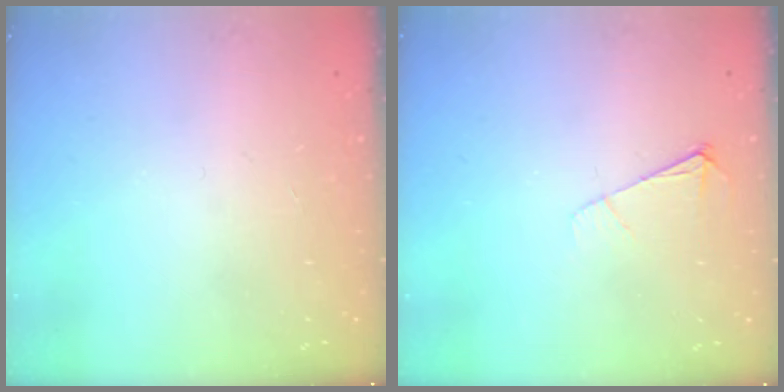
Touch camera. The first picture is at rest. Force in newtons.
{"total": 5.5, "press": 5.4, "slide": 0.7}